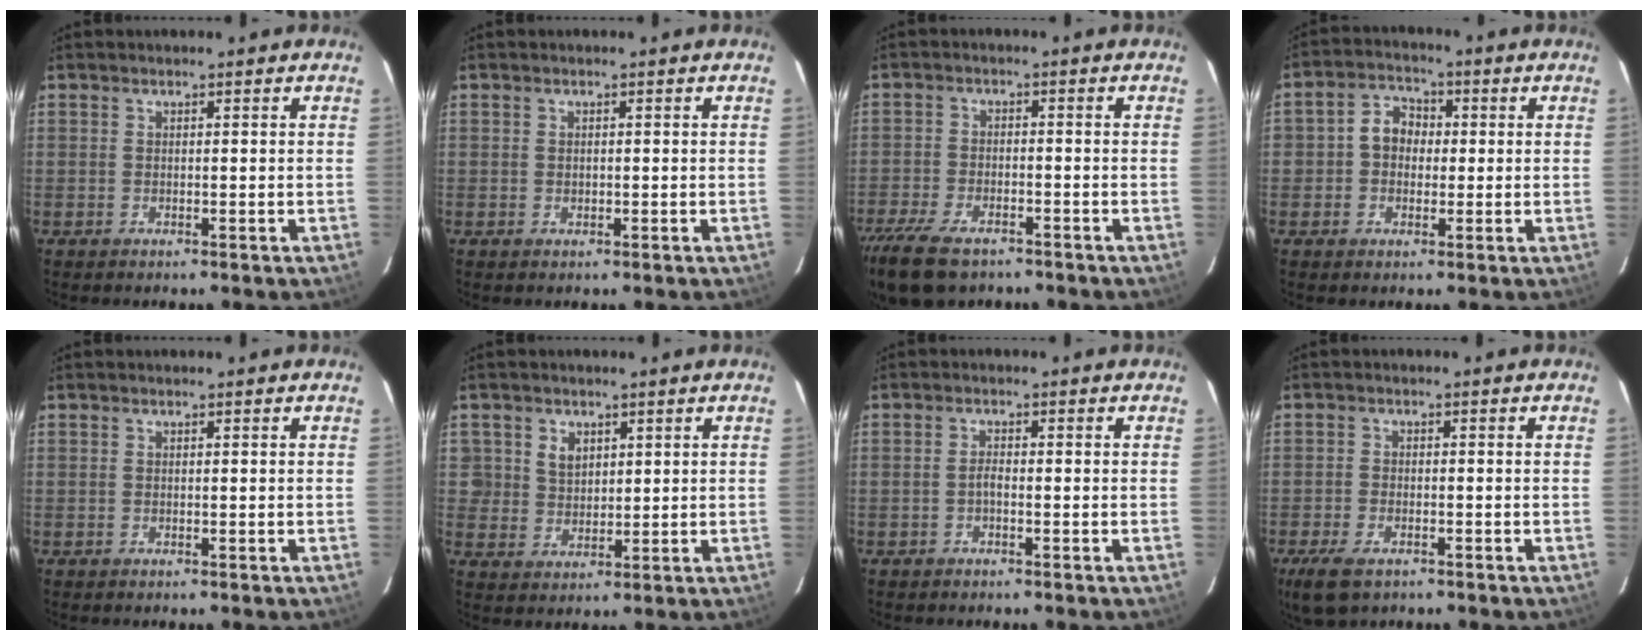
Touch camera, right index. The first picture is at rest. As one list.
[{"total": 0.5, "force": [0.1, 0.4, 0.3], "torque": [-0.003, 0.002, 0.002]}, {"total": 12.8, "force": [-9.4, 5.5, 6.7], "torque": [-0.173, -0.034, -0.170]}, {"total": 5.5, "force": [-0.1, 4.8, 2.6], "torque": [-0.048, 0.023, -0.004]}, {"total": 0.0}, {"total": 4.5, "force": [1.9, 4.0, 0.9], "torque": [-0.008, 0.012, 0.040]}, {"total": 1.1, "force": [-0.7, 0.3, 0.8], "torque": [-0.017, 0.005, -0.015]}, {"total": 6.7, "force": [-4.3, 3.3, 4.0], "torque": [-0.107, -0.018, -0.079]}]